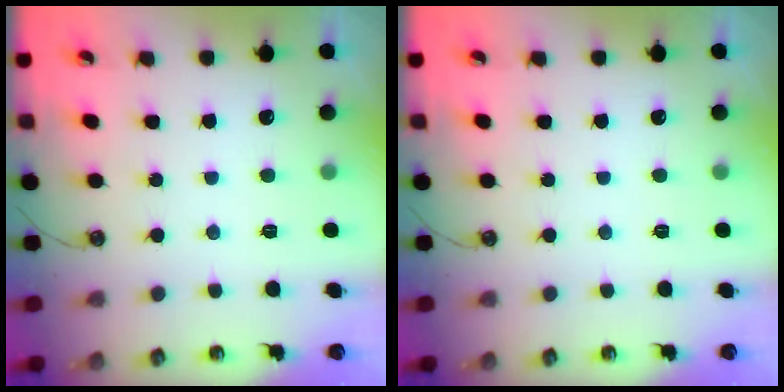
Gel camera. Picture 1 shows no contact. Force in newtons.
{"total": 0.0}